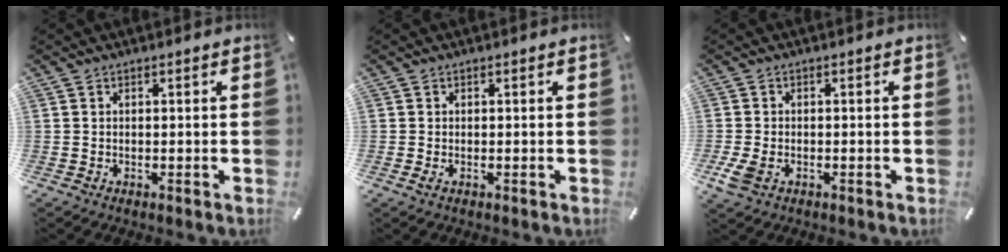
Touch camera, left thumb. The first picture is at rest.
{"total": 0.7, "force": [-0.1, 0.2, 0.6], "torque": [-0.010, -0.001, -0.002]}
{"total": 4.0, "force": [-1.5, 2.7, 2.5], "torque": [-0.075, -0.007, -0.033]}